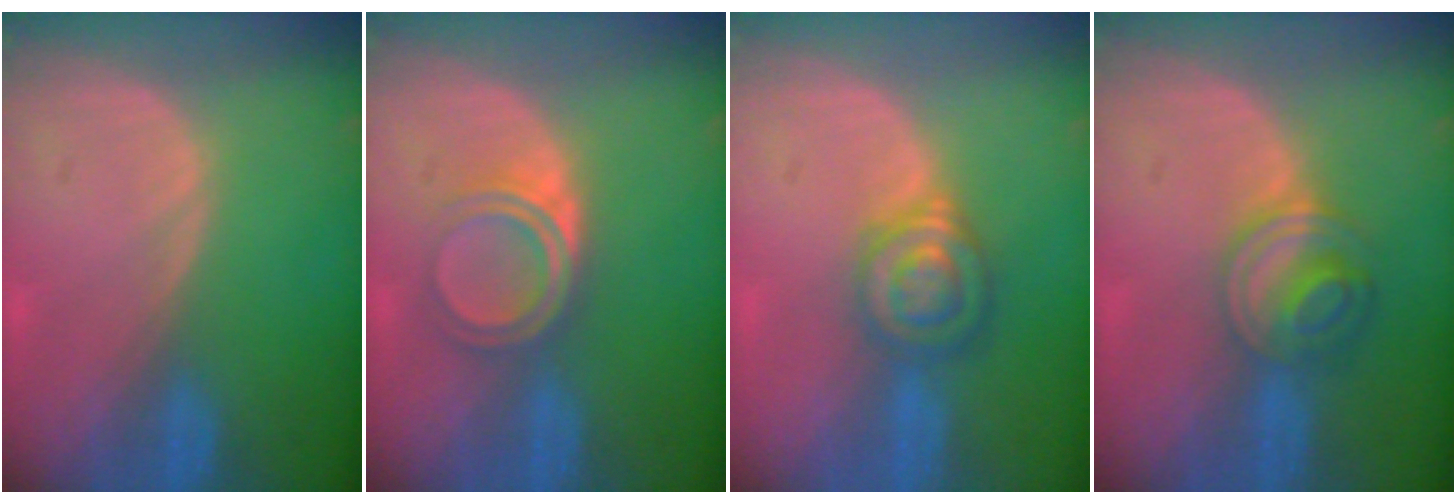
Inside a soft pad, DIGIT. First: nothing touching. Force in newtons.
{"total": 5.1, "press": 4.3, "slide": 2.6}
{"total": 6.4, "press": 5.8, "slide": 2.8}
{"total": 6.2, "press": 5.4, "slide": 3.0}